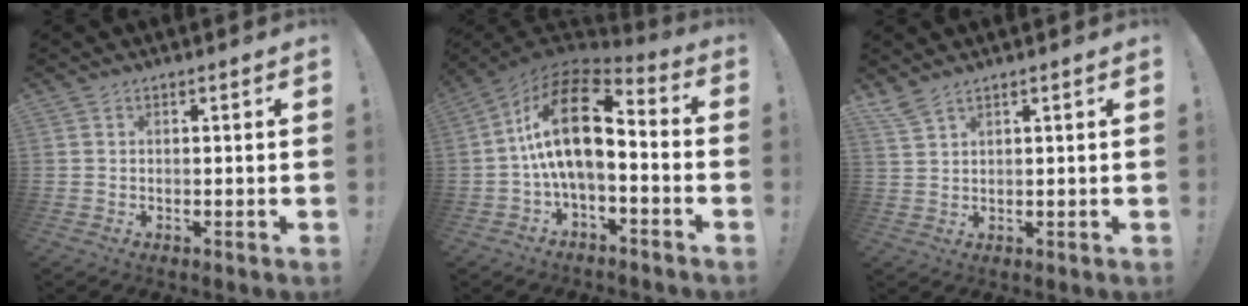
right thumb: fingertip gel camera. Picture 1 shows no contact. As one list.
[{"total": 18.2, "force": [2.0, 8.6, 15.9], "torque": [-0.291, -0.006, 0.033]}, {"total": 3.6, "force": [3.0, 0.6, 2.0], "torque": [-0.042, -0.014, 0.057]}]